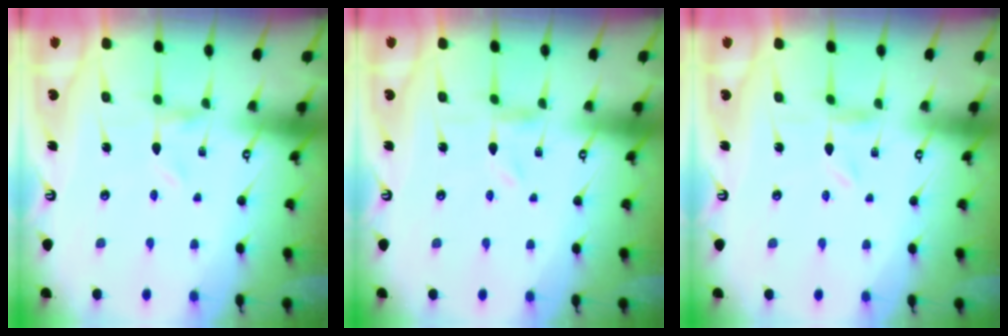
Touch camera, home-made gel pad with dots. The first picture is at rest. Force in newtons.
{"total": 0.0}
{"total": 0.0}